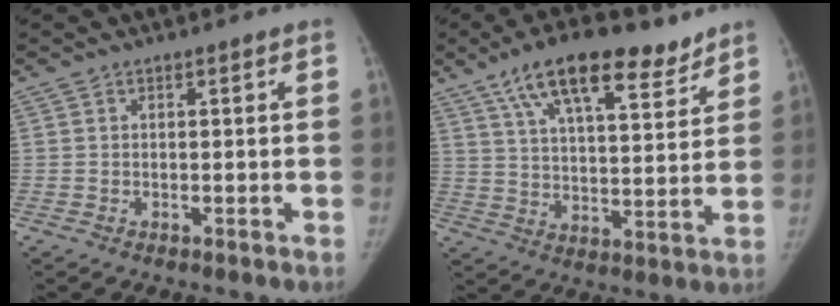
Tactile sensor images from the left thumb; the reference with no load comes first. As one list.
[{"total": 17.0, "force": [11.2, 6.2, 11.2], "torque": [-0.156, -0.034, 0.189]}]